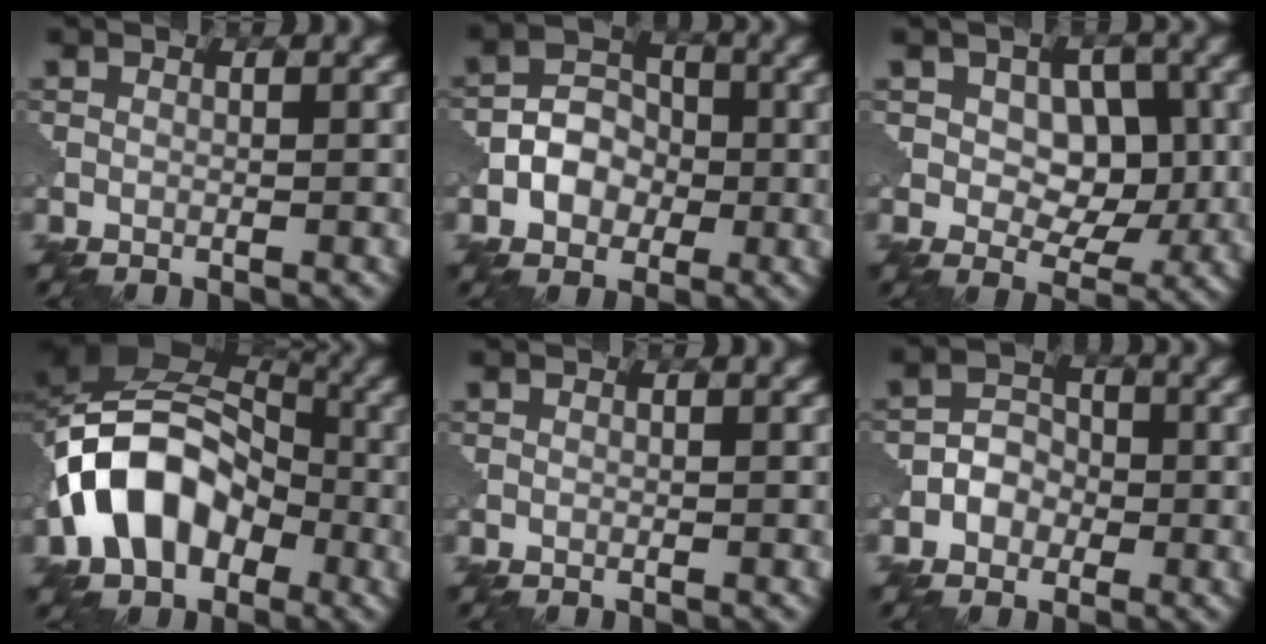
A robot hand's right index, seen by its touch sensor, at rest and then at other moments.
{"total": 3.7, "force": [-1.0, 3.1, 1.9], "torque": [-0.022, 0.008, -0.020]}
{"total": 5.5, "force": [0.5, 3.8, 4.0], "torque": [-0.053, -0.006, 0.008]}
{"total": 10.4, "force": [-2.9, 7.6, 6.5], "torque": [-0.108, 0.006, -0.067]}
{"total": 0.0}
{"total": 2.4, "force": [-0.8, 2.1, 1.0], "torque": [-0.006, 0.007, -0.022]}